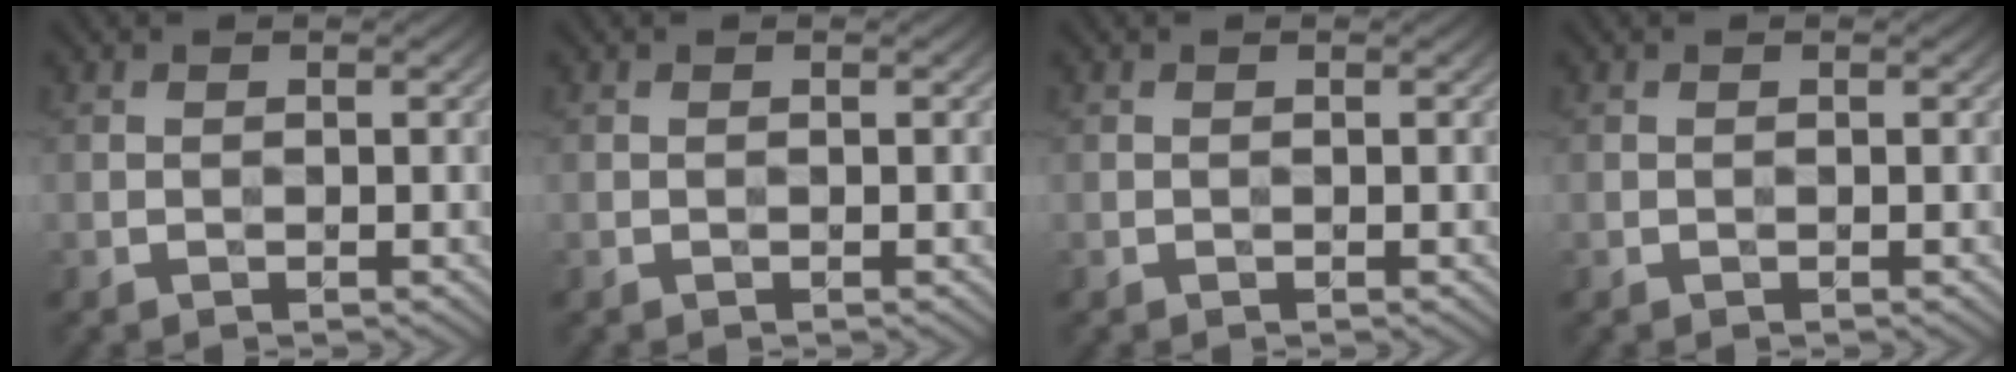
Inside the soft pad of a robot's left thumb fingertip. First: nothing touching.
{"total": 0.0}
{"total": 0.0}
{"total": 0.0}